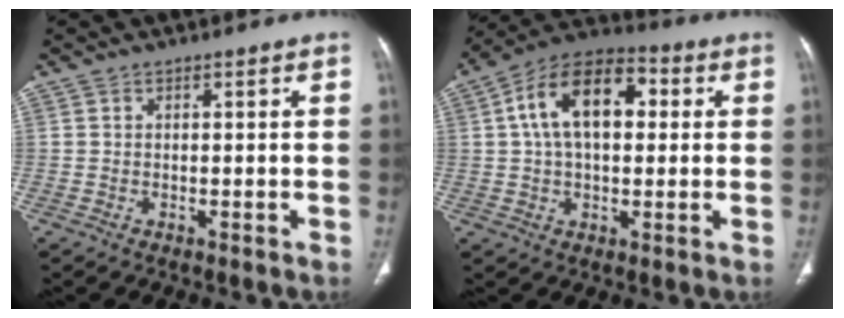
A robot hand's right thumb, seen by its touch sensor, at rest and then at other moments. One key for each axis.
{"total": 15.6, "fx": 3.1, "fy": 9.1, "fz": 12.3, "tx": -0.195, "ty": 0.027, "tz": 0.045}